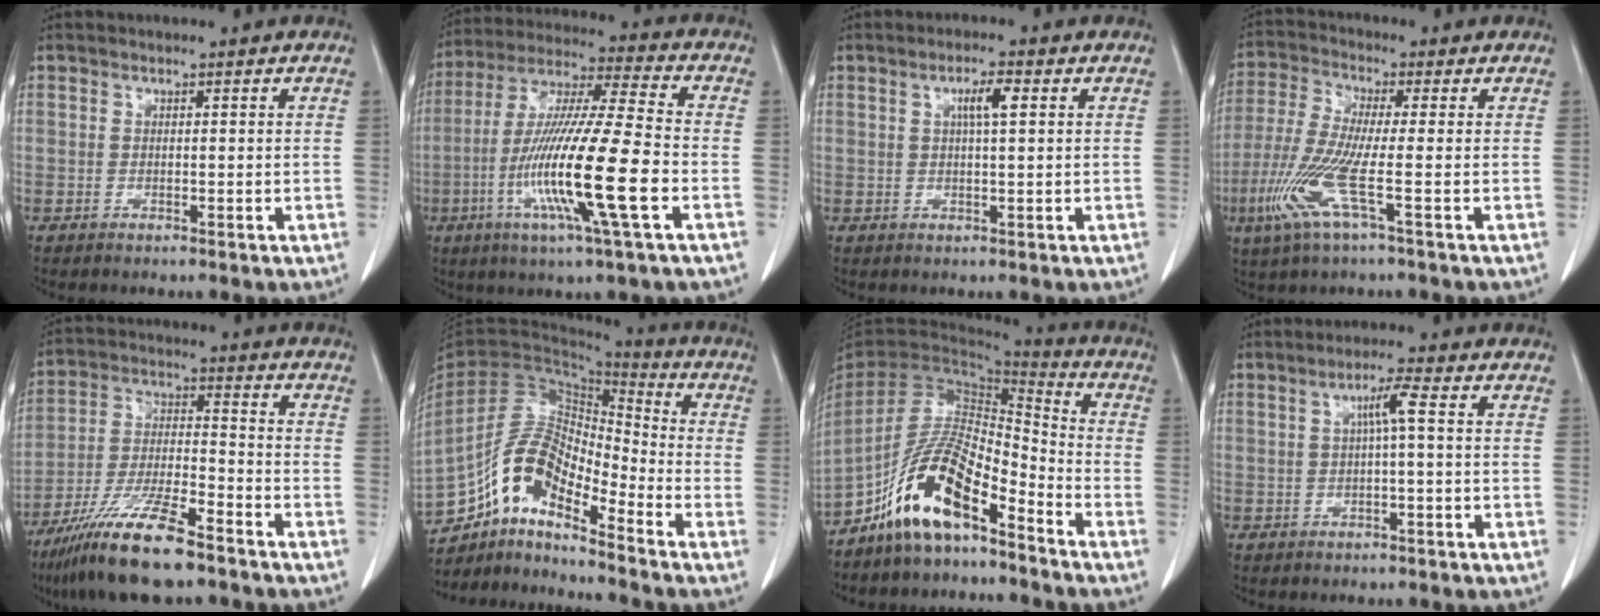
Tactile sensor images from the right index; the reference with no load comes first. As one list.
[{"total": 18.0, "force": [-5.2, 0.0, 17.2], "torque": [-0.337, -0.017, -0.100]}, {"total": 3.3, "force": [1.0, 0.4, 3.2], "torque": [-0.057, 0.003, 0.018]}, {"total": 9.7, "force": [-3.4, 0.5, 9.1], "torque": [-0.203, -0.019, -0.075]}, {"total": 13.9, "force": [-10.0, 1.7, 9.4], "torque": [-0.189, -0.023, -0.183]}, {"total": 12.1, "force": [-8.7, 3.6, 7.6], "torque": [-0.149, 0.035, -0.158]}, {"total": 12.7, "force": [-8.5, 3.4, 8.8], "torque": [-0.179, 0.018, -0.159]}, {"total": 3.4, "force": [0.4, -0.2, 3.3], "torque": [-0.060, 0.009, 0.009]}]